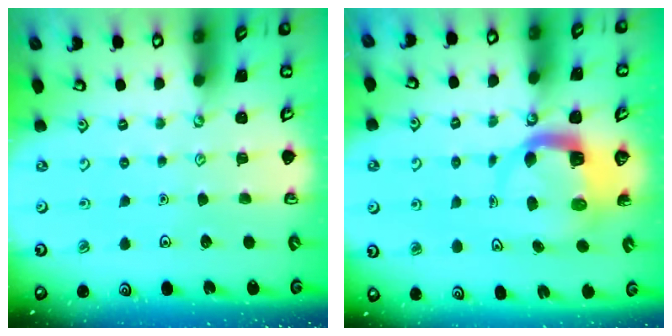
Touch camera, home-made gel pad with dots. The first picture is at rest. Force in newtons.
{"total": 5.8, "press": 5.8, "slide": 0.9}